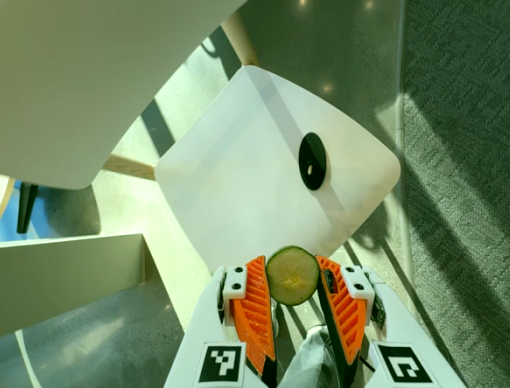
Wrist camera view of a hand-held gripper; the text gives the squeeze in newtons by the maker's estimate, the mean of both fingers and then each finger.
{"total": 8.2, "left": 7.9, "right": 8.6}